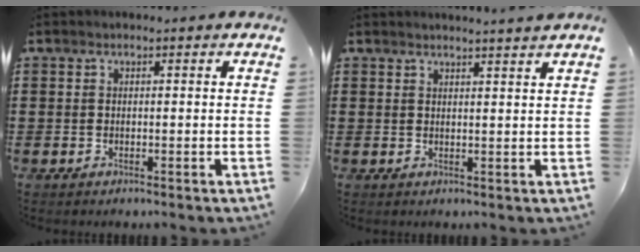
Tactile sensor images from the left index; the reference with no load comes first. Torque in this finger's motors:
{"motor_torque": [0.76, -0.89, 0.07, 0.07]}